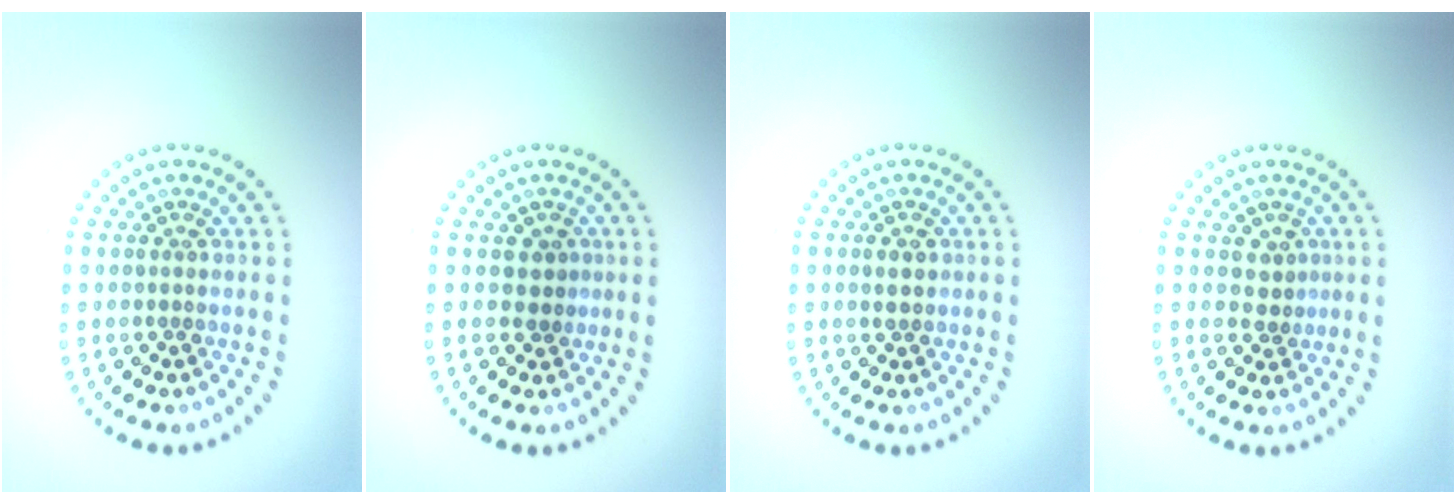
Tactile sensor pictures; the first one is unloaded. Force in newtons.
{"total": 1.5, "press": 1.2, "slide": 0.9}
{"total": 1.2, "press": 1.2, "slide": 0.2}
{"total": 1.7, "press": 1.3, "slide": 1.1}